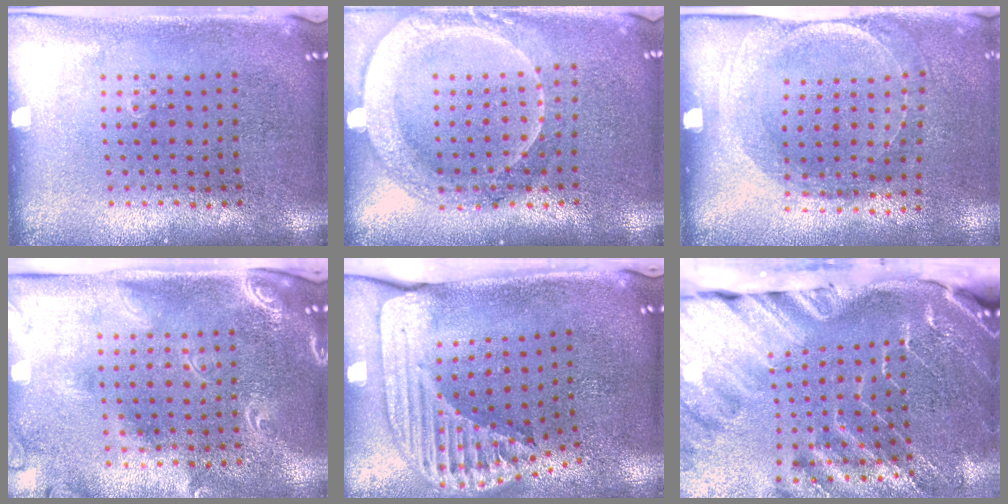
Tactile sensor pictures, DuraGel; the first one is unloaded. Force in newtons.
{"total": 2.0, "press": 1.9, "slide": 0.6}
{"total": 1.6, "press": 1.5, "slide": 0.6}
{"total": 2.4, "press": 1.8, "slide": 1.6}
{"total": 2.6, "press": 1.9, "slide": 1.8}
{"total": 4.4, "press": 3.3, "slide": 2.9}